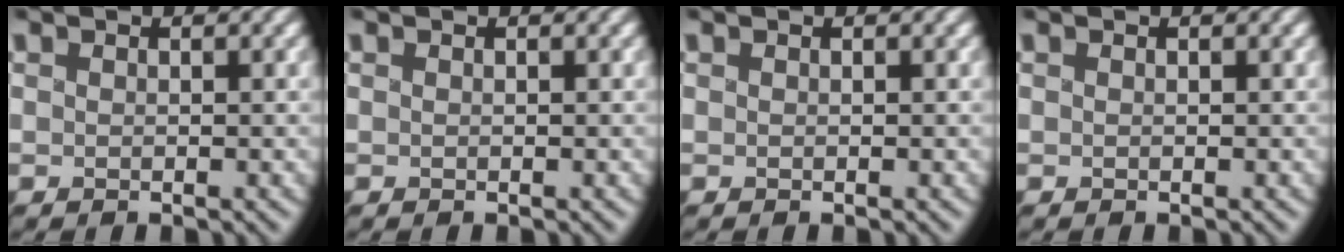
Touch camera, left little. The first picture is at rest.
{"total": 0.0}
{"total": 0.0}
{"total": 0.0}